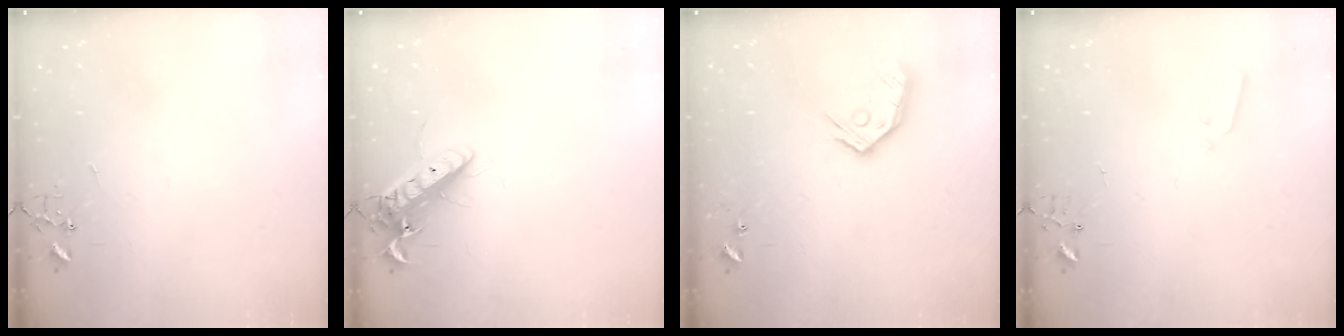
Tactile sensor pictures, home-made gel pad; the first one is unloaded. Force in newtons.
{"total": 15.0, "press": 14.8, "slide": 2.4}
{"total": 13.2, "press": 13.1, "slide": 1.6}
{"total": 2.1, "press": 2.0, "slide": 0.4}